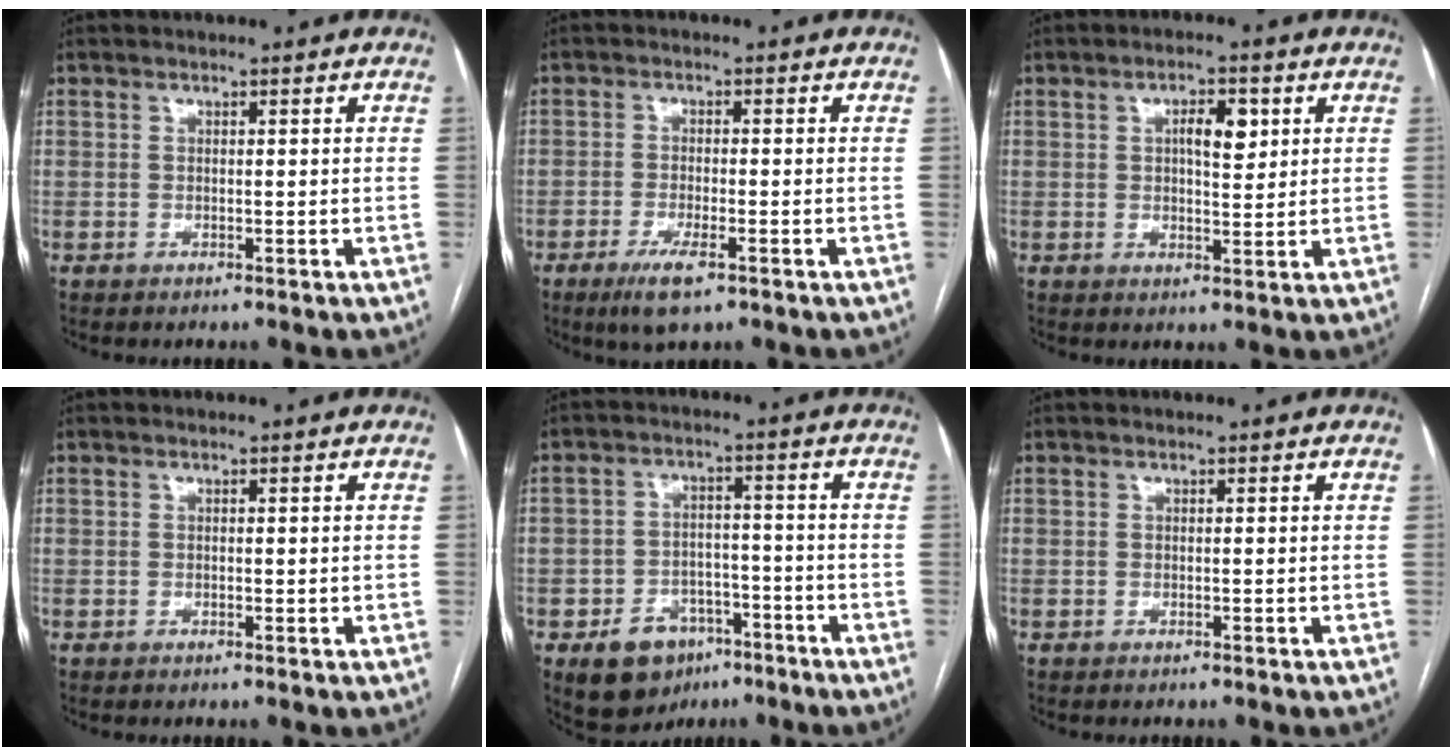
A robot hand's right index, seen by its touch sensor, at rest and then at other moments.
{"total": 5.0, "force": [-3.0, 1.0, 3.9], "torque": [-0.078, -0.010, -0.049]}
{"total": 4.6, "force": [1.5, 1.6, 4.0], "torque": [-0.064, 0.006, 0.023]}
{"total": 0.0}
{"total": 8.6, "force": [-4.8, 6.2, 3.6], "torque": [-0.063, 0.013, -0.068]}
{"total": 0.0}